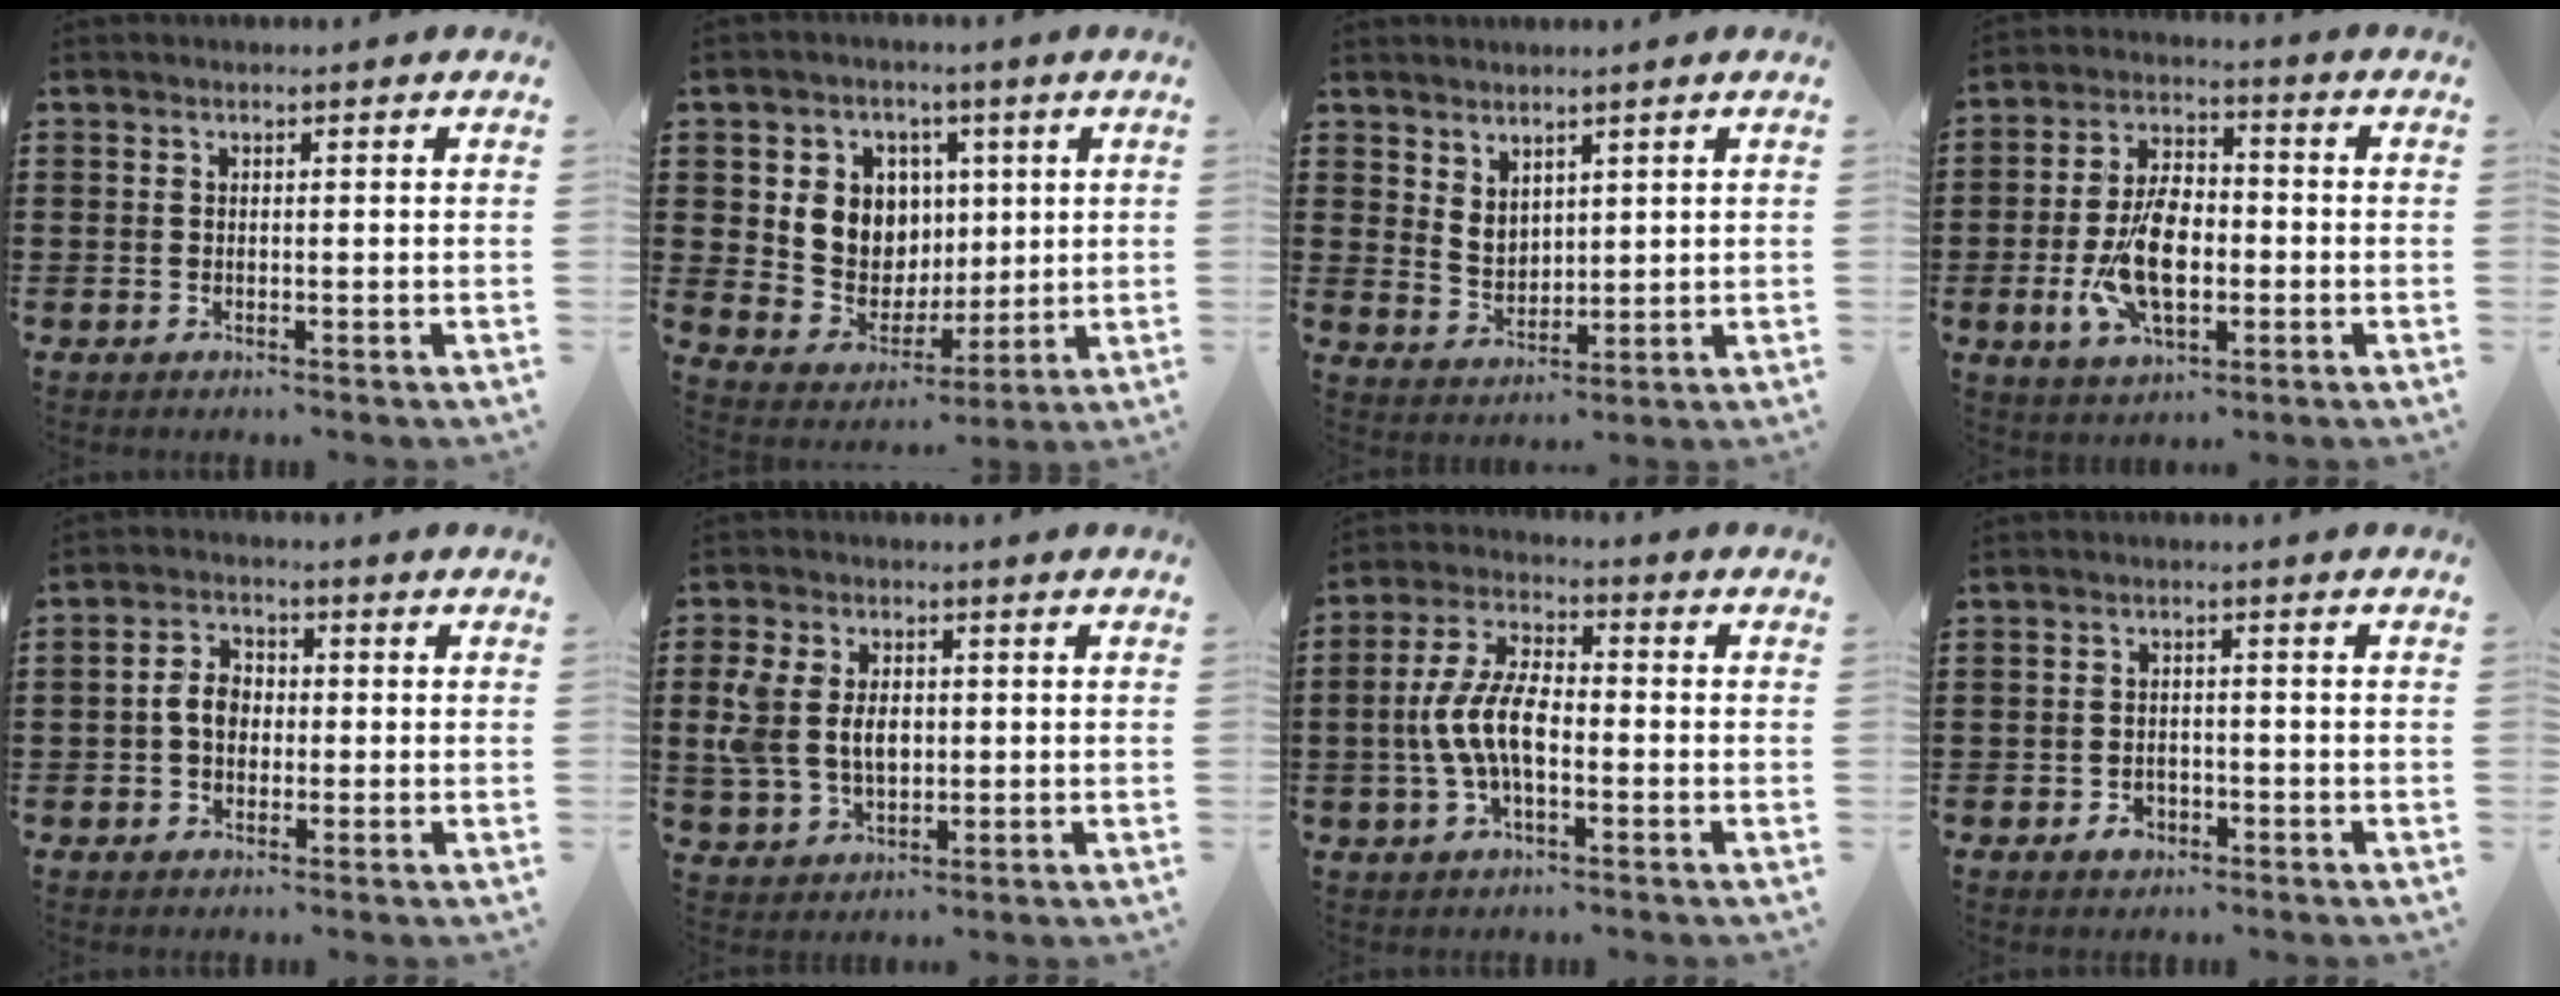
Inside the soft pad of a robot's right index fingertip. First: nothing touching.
{"total": 8.3, "force": [2.1, 7.8, 1.9], "torque": [-0.069, -0.014, 0.042]}
{"total": 3.6, "force": [2.8, 2.1, 0.7], "torque": [-0.024, 0.001, 0.054]}
{"total": 10.7, "force": [-2.0, 5.8, 8.8], "torque": [-0.191, 0.004, -0.037]}
{"total": 4.4, "force": [-0.5, 3.1, 3.0], "torque": [-0.069, 0.009, -0.013]}
{"total": 6.5, "force": [0.6, 4.7, 4.5], "torque": [-0.120, 0.008, 0.004]}
{"total": 8.5, "force": [-1.6, 4.1, 7.3], "torque": [-0.174, -0.003, -0.039]}
{"total": 2.2, "force": [-1.3, 1.5, 0.9], "torque": [-0.020, 0.000, -0.026]}